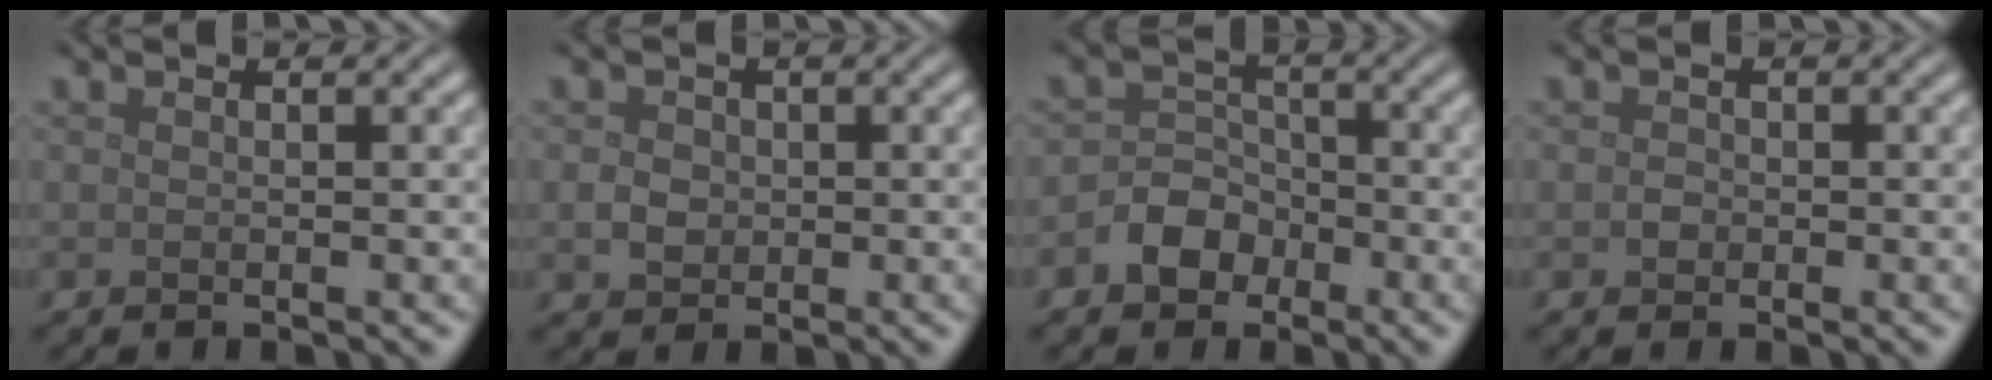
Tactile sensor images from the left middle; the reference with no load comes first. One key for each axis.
{"total": 1.8, "fx": -0.2, "fy": 1.6, "fz": 0.8, "tx": -0.012, "ty": -0.001, "tz": -0.006}
{"total": 3.3, "fx": -1.8, "fy": 2.5, "fz": 1.2, "tx": -0.016, "ty": 0.008, "tz": -0.035}
{"total": 0.8, "fx": -0.3, "fy": 0.7, "fz": 0.3, "tx": -0.004, "ty": -0.003, "tz": -0.008}